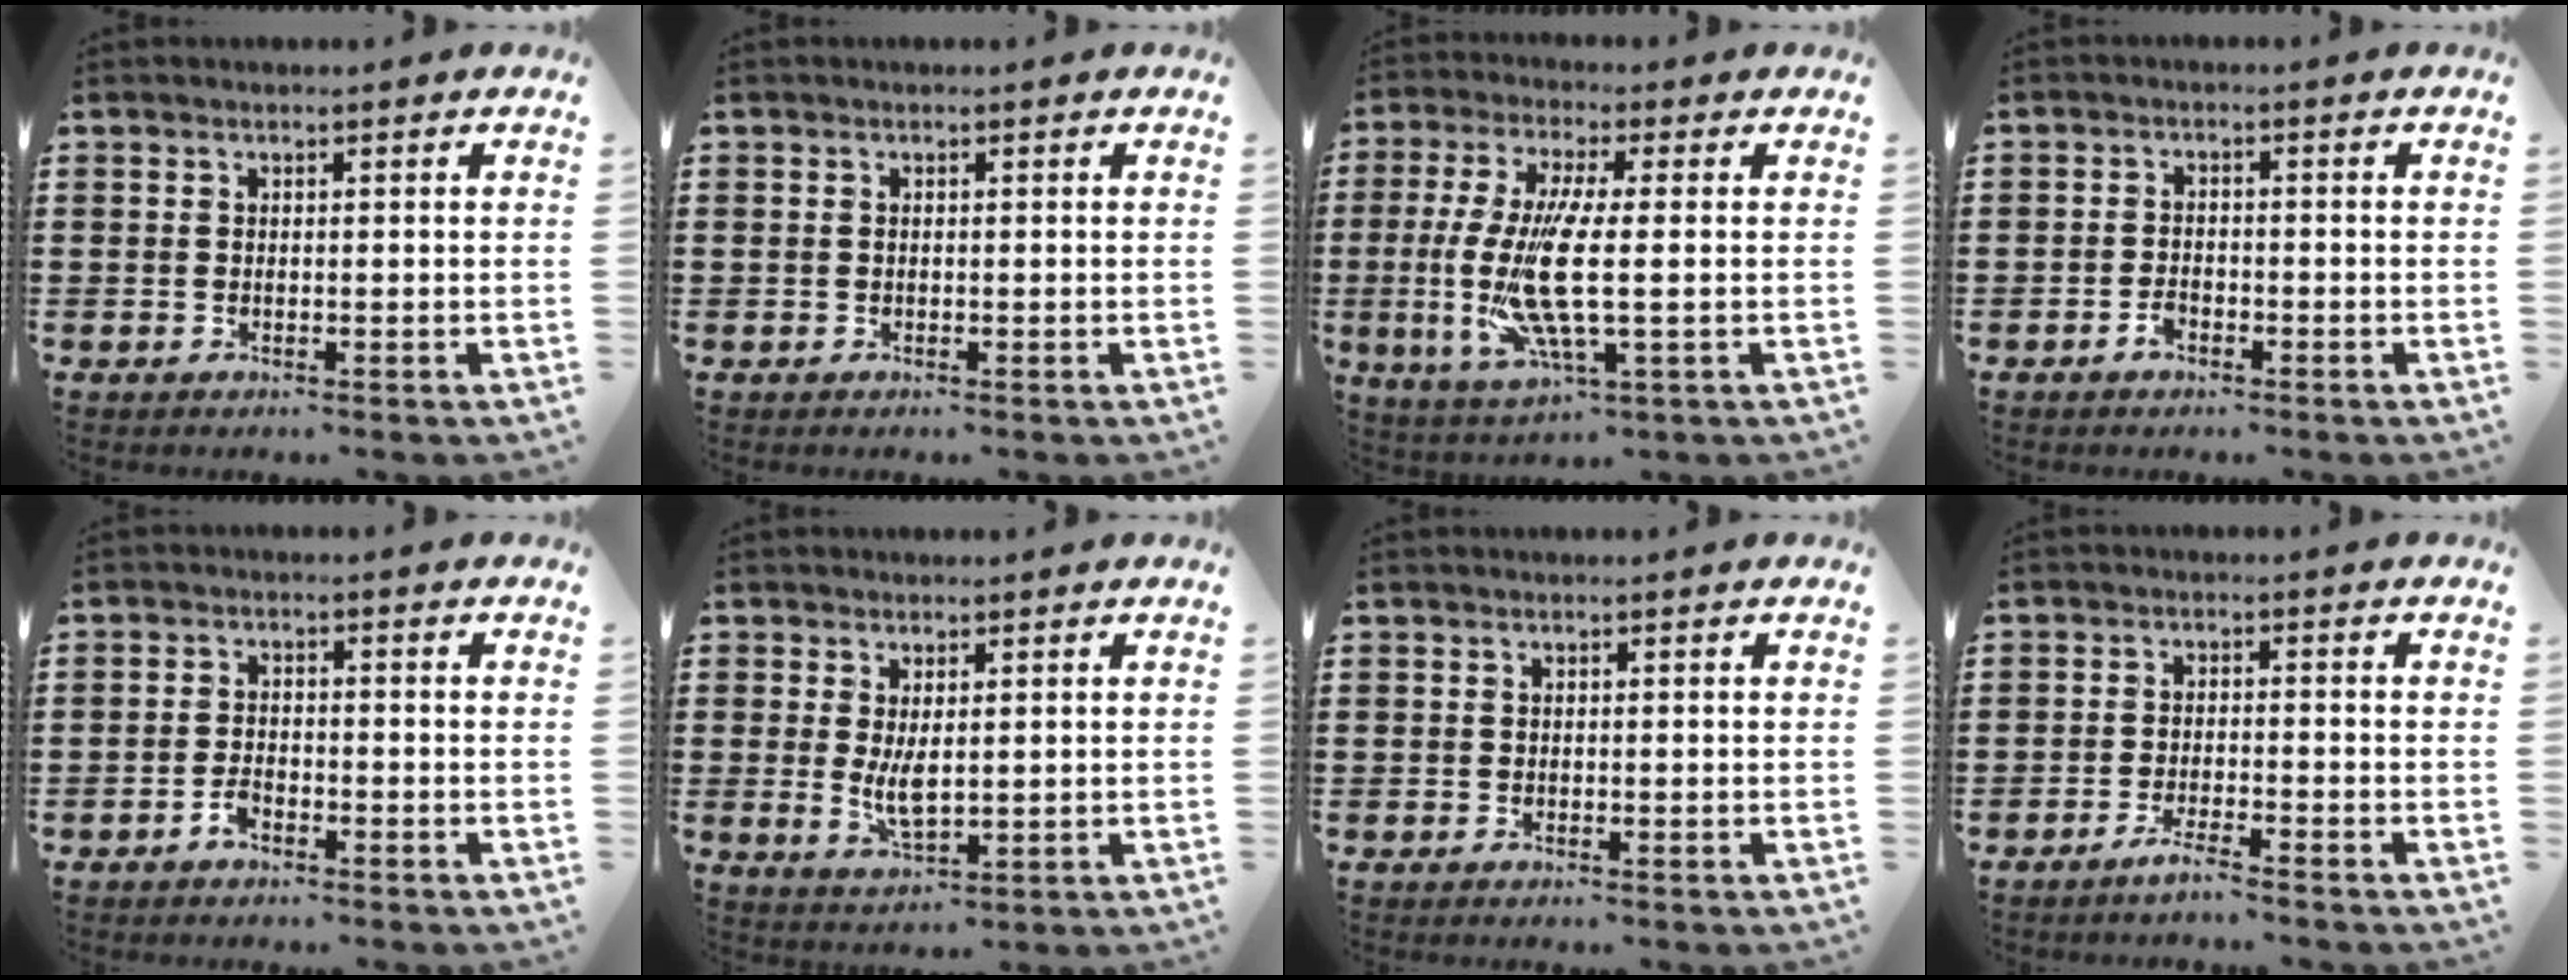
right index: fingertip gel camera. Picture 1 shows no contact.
{"total": 0.0}
{"total": 11.4, "force": [-0.9, 1.9, 11.2], "torque": [-0.241, -0.028, -0.021]}
{"total": 1.9, "force": [-1.3, 0.9, 1.1], "torque": [-0.022, 0.001, -0.026]}
{"total": 2.3, "force": [-1.8, 0.8, 1.3], "torque": [-0.032, 0.003, -0.037]}
{"total": 4.4, "force": [0.5, 1.8, 3.9], "torque": [-0.075, -0.006, 0.006]}
{"total": 0.0}
{"total": 2.8, "force": [-2.4, -0.2, 1.4], "torque": [-0.022, 0.003, -0.044]}